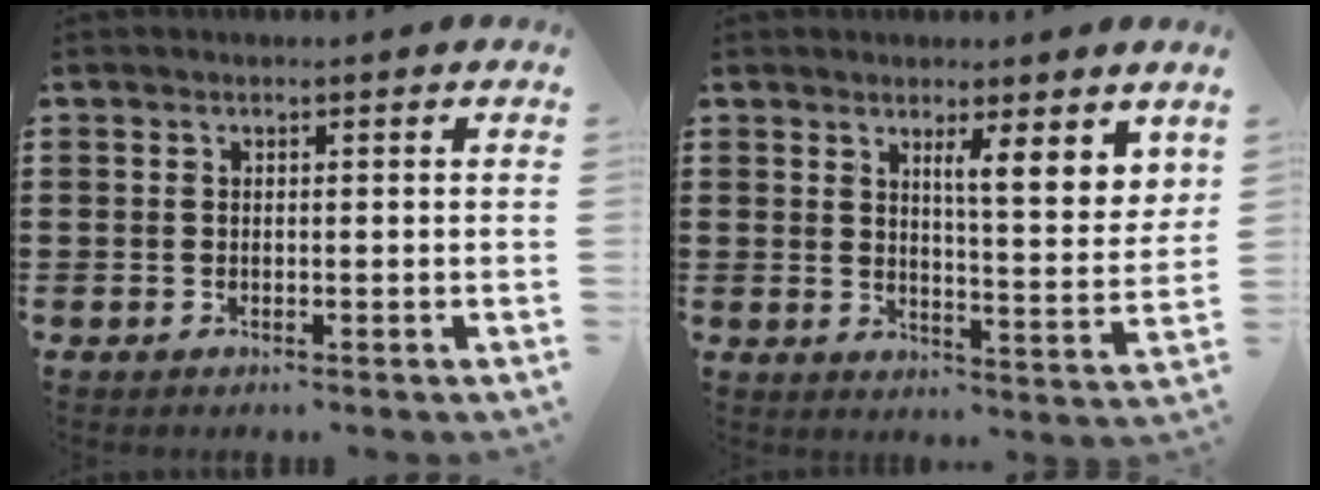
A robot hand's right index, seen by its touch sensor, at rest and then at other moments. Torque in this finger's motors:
{"motor_torque": [0.32, 0.39, 0.43, 0.03]}